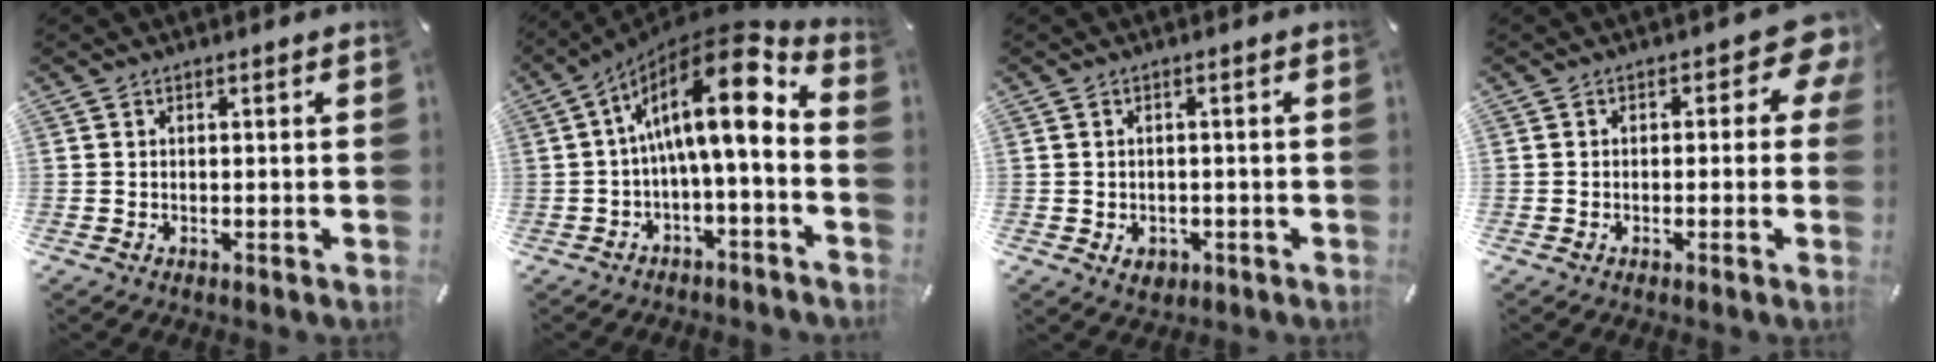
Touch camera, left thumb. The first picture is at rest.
{"total": 16.8, "force": [3.3, 5.4, 15.6], "torque": [-0.249, -0.020, 0.049]}
{"total": 2.8, "force": [-1.0, 2.4, 1.1], "torque": [-0.010, 0.002, -0.020]}
{"total": 6.3, "force": [1.3, 3.6, 5.0], "torque": [-0.063, -0.004, 0.017]}